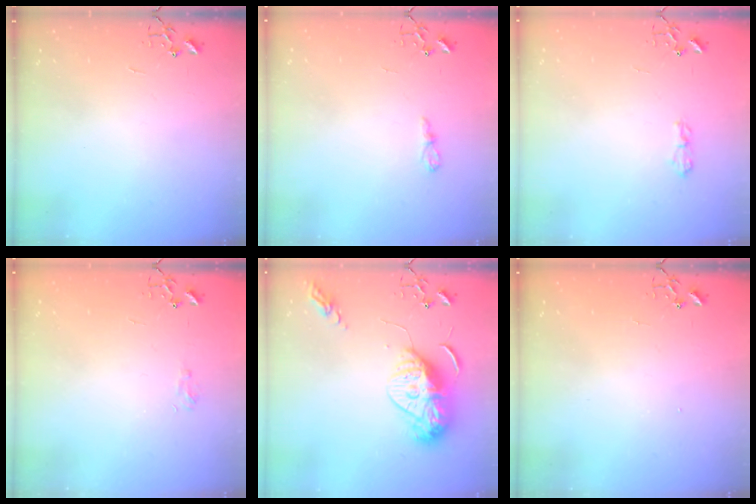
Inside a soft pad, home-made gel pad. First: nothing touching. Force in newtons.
{"total": 5.7, "press": 5.7, "slide": 0.3}
{"total": 5.4, "press": 5.4, "slide": 0.7}
{"total": 5.6, "press": 5.6, "slide": 0.7}
{"total": 12.9, "press": 12.8, "slide": 1.3}
{"total": 1.3, "press": 1.2, "slide": 0.1}